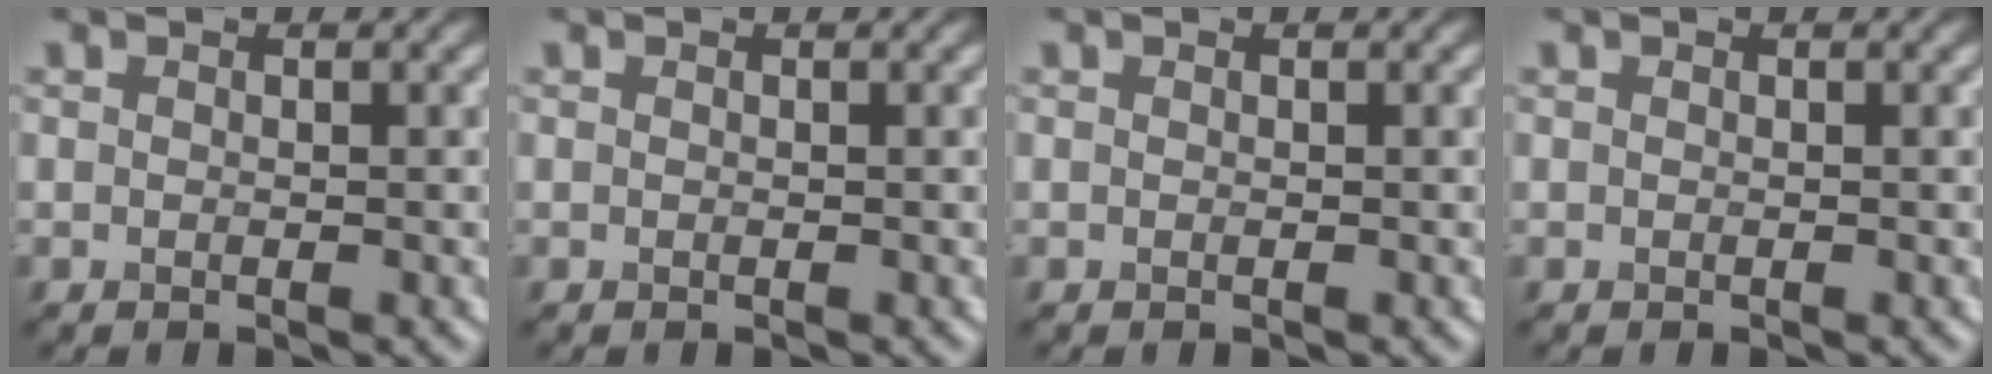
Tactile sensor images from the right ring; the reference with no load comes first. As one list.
[{"total": 0.0}, {"total": 0.0}, {"total": 0.0}]